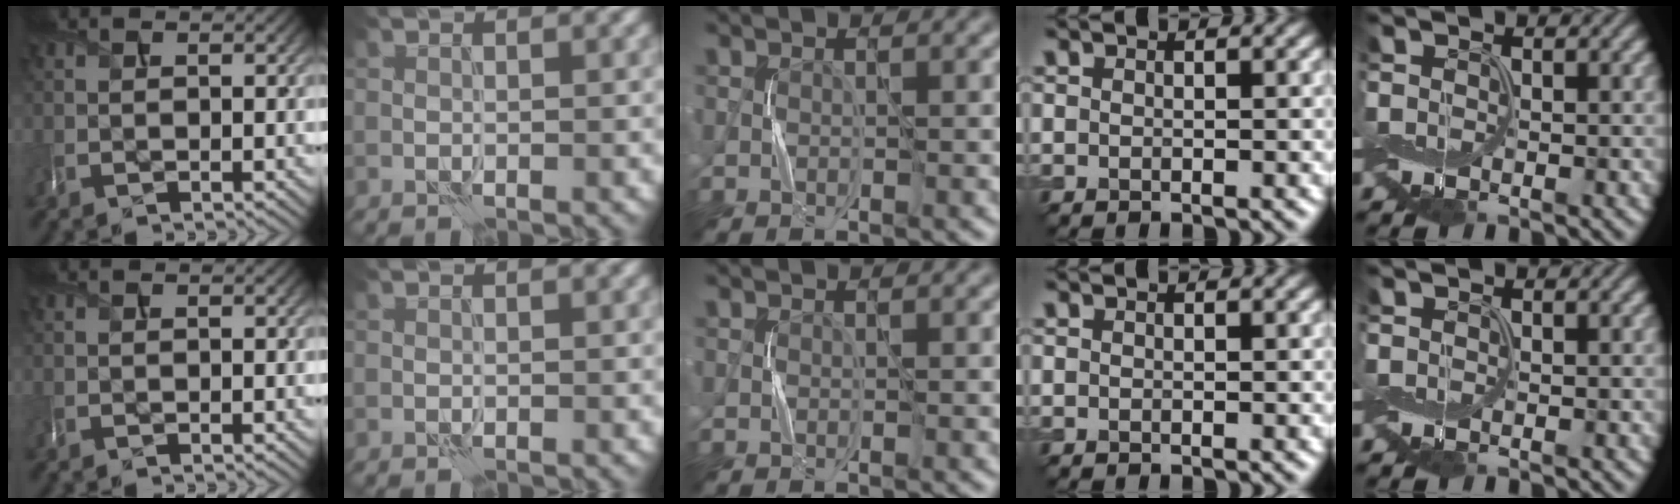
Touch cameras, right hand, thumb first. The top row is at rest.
{}